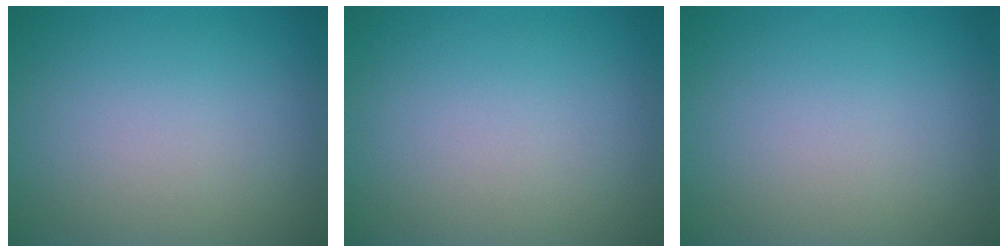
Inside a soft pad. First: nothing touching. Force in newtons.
{"total": 0.0}
{"total": 0.0}